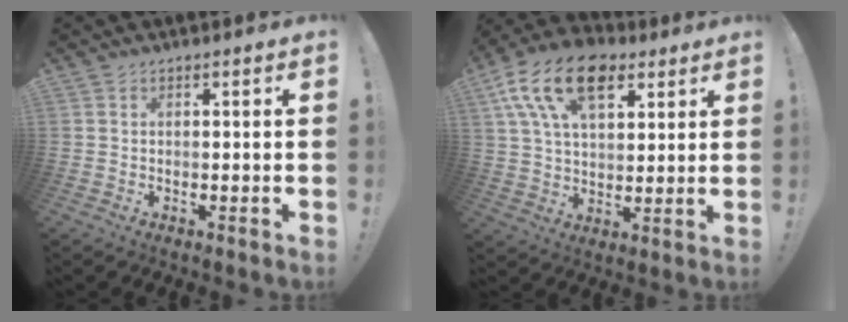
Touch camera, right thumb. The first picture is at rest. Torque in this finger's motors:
{"motor_torque": [0.96, 1.19, 1.24, 0.75, 0.19]}